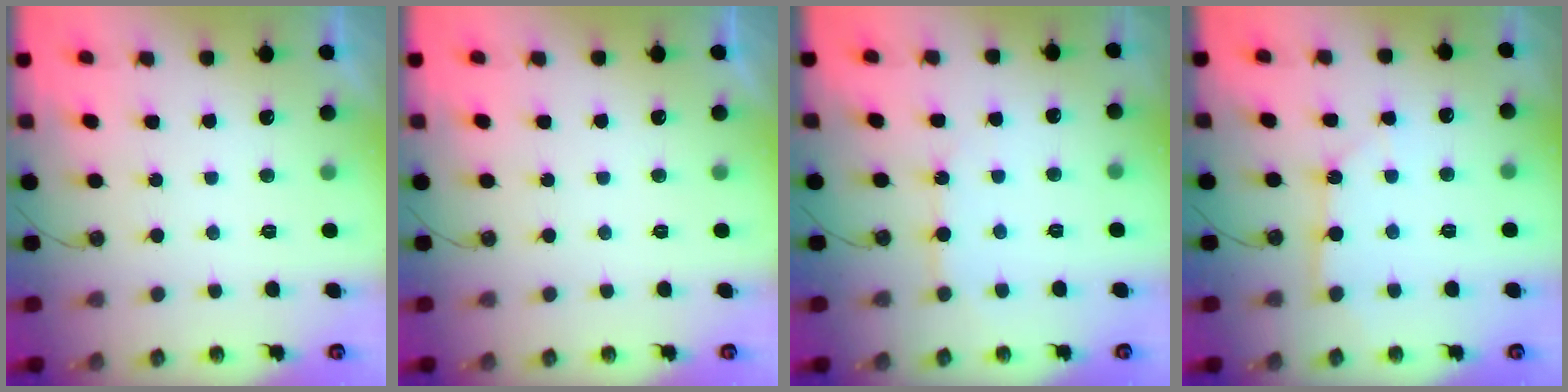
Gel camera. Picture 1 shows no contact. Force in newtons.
{"total": 0.0}
{"total": 5.8, "press": 5.8, "slide": 0.7}
{"total": 4.1, "press": 4.1, "slide": 0.3}